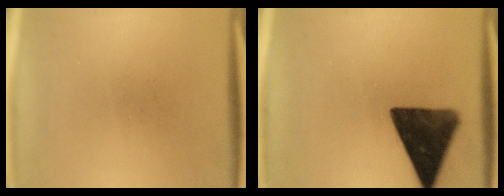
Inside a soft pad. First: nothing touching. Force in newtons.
{"total": 13.7}